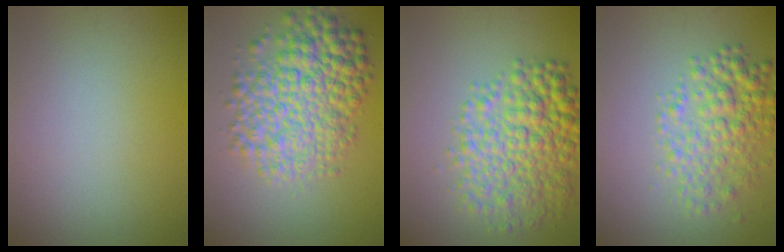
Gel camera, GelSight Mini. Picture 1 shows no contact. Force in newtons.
{"total": 8.1, "press": 8.1, "slide": 0.2}
{"total": 7.1, "press": 7.1, "slide": 0.1}
{"total": 4.3, "press": 4.3, "slide": 0.2}